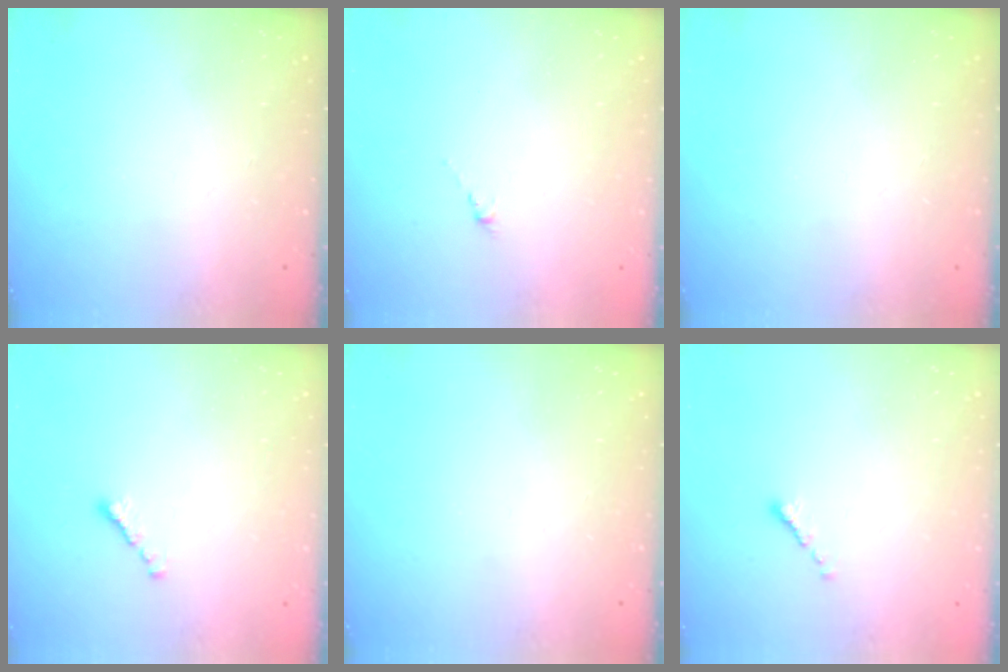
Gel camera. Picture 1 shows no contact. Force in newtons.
{"total": 0.5, "press": 0.3, "slide": 0.4}
{"total": 0.0}
{"total": 1.5, "press": 1.4, "slide": 0.5}
{"total": 0.0}
{"total": 0.6, "press": 0.5, "slide": 0.3}